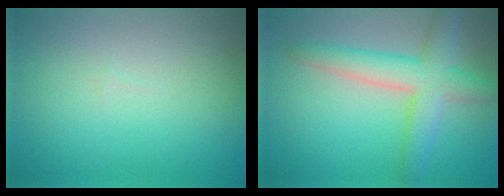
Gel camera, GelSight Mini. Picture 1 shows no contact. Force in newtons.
{"total": 5.5, "press": 5.5, "slide": 0.3}